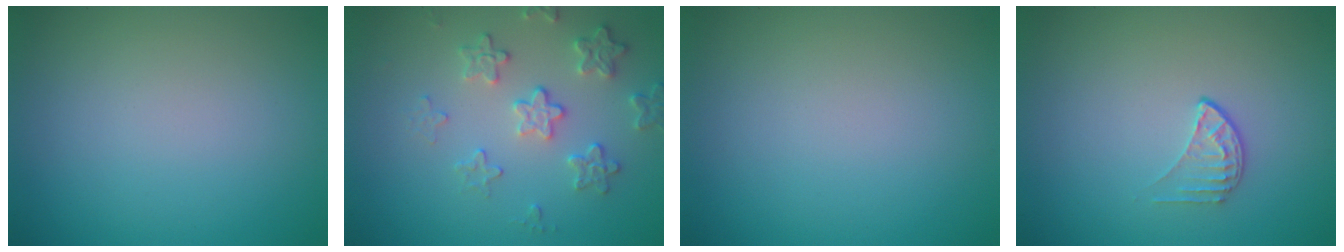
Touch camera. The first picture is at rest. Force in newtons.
{"total": 3.1, "press": 3.0, "slide": 0.6}
{"total": 0.0}
{"total": 1.4, "press": 0.9, "slide": 1.1}